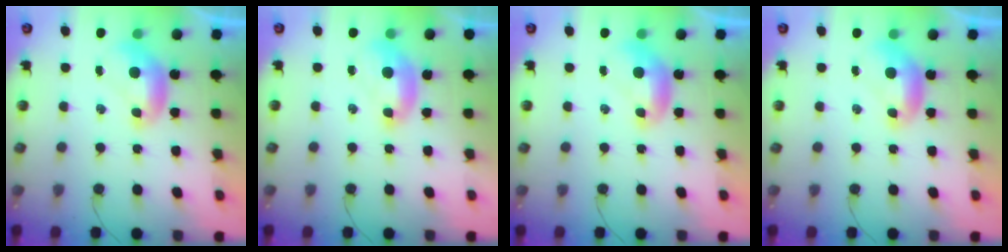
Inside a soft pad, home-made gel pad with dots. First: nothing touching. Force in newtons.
{"total": 1.8, "press": 1.6, "slide": 0.7}
{"total": 0.0}
{"total": 0.0}